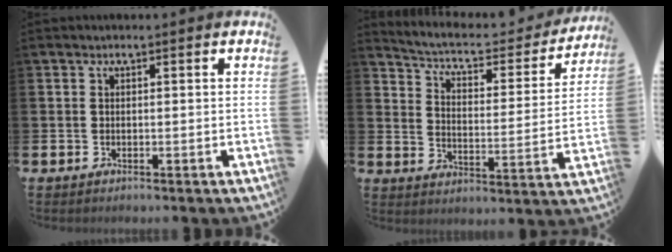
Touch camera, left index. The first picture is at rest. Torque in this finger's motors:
{"motor_torque": [0.86, -1.28, 0.13, 0.03]}